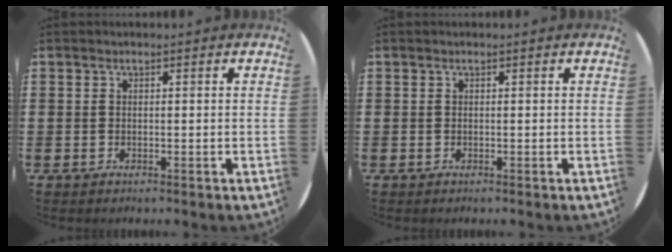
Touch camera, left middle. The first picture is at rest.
{"total": 0.0}